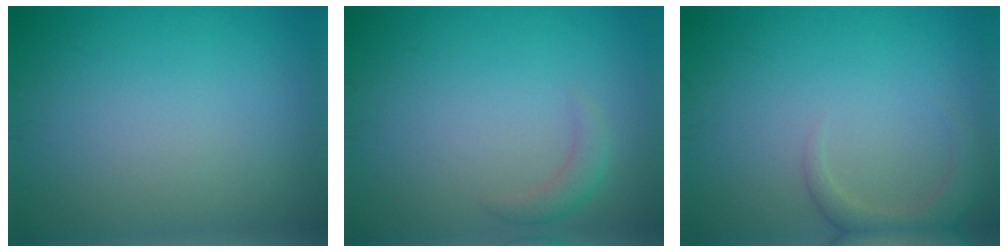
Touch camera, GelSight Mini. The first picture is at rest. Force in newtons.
{"total": 1.5, "press": 1.5, "slide": 0.1}
{"total": 2.4, "press": 2.4, "slide": 0.3}